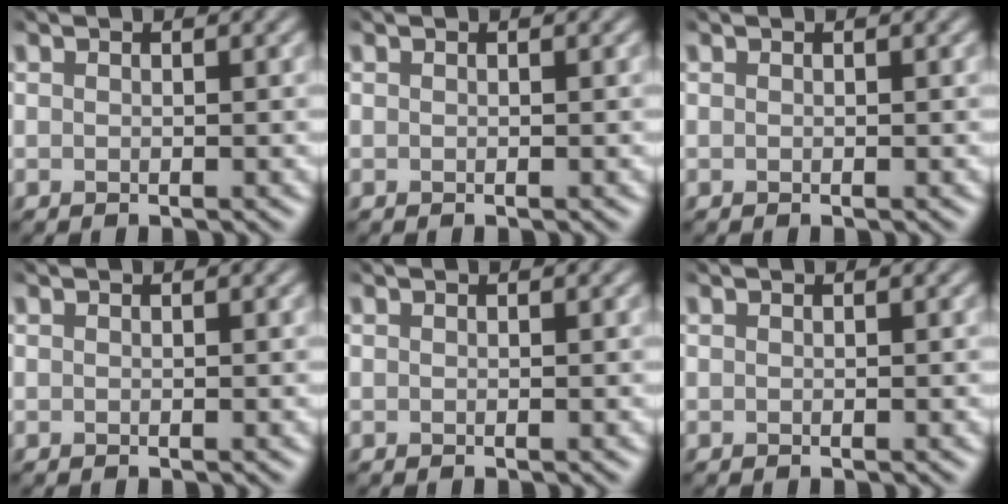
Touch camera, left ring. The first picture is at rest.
{"total": 0.0}
{"total": 0.0}
{"total": 0.0}
{"total": 0.0}
{"total": 0.0}